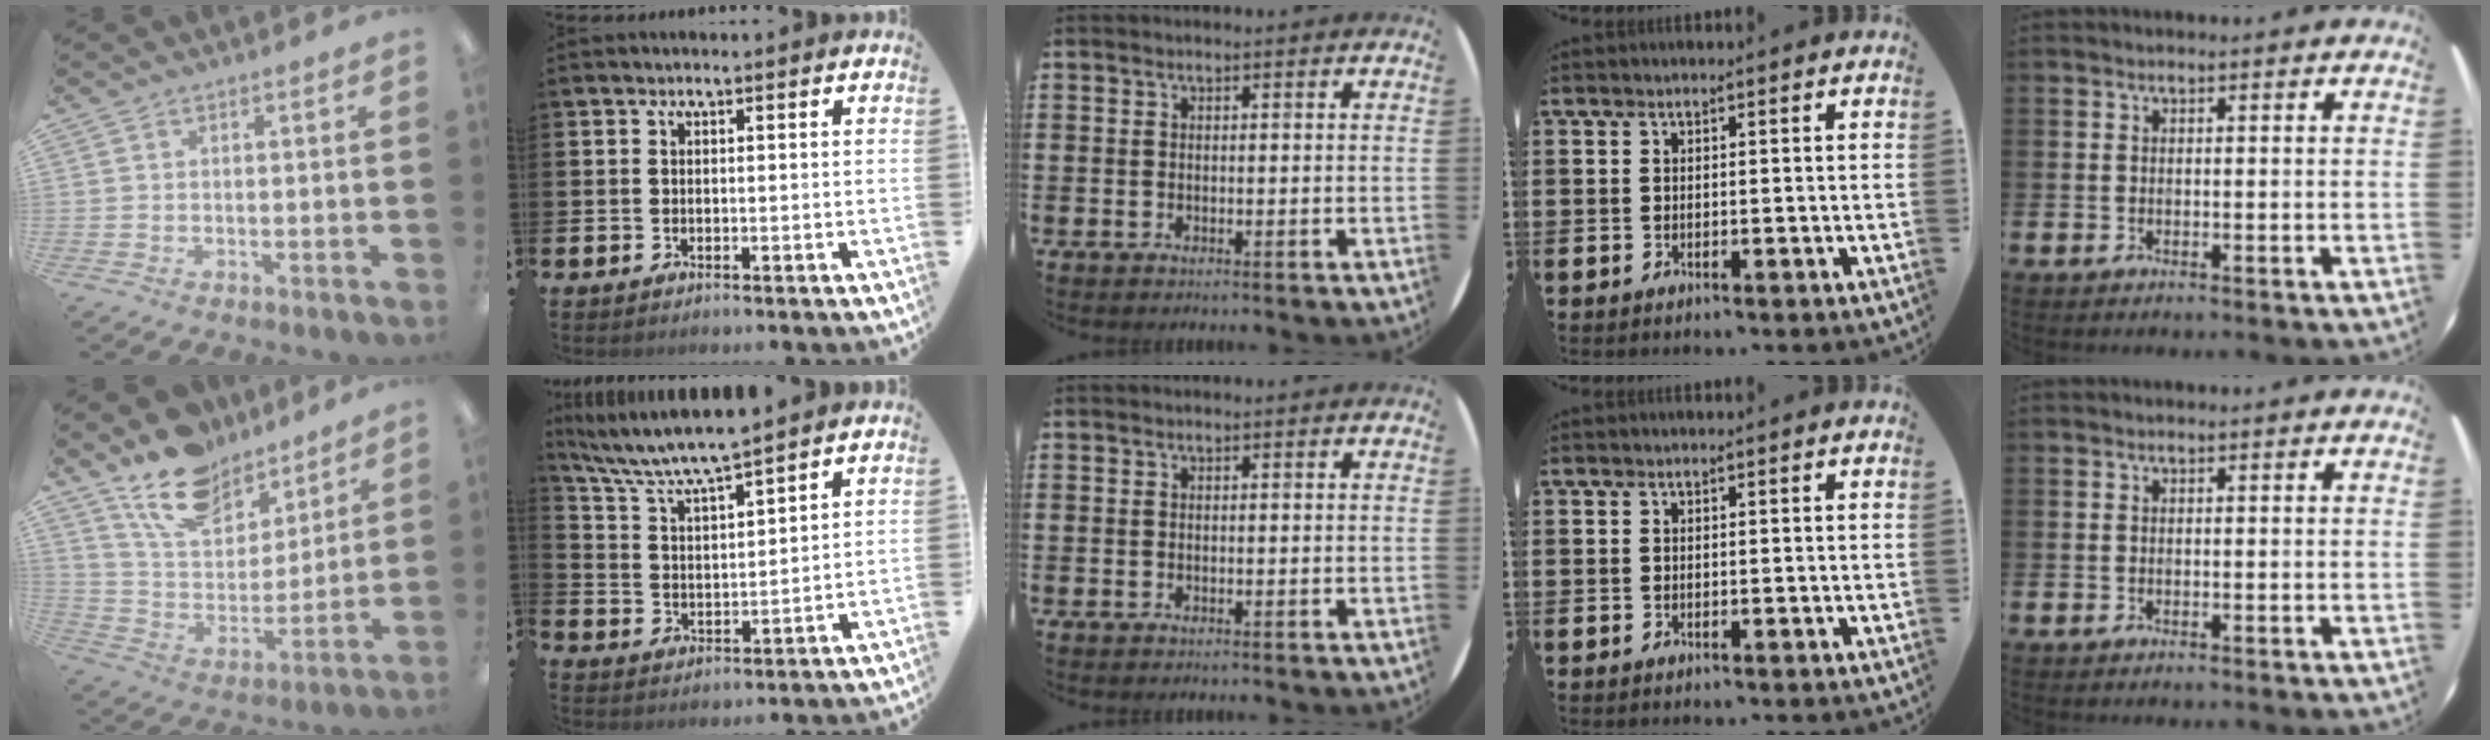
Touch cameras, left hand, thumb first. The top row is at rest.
{"thumb": {"total": 10.4, "force": [8.2, 5.9, 2.4], "torque": [-0.037, -0.053, 0.153]}, "index": {"total": 4.4, "force": [4.3, -0.2, 1.2], "torque": [-0.043, -0.016, 0.077]}}